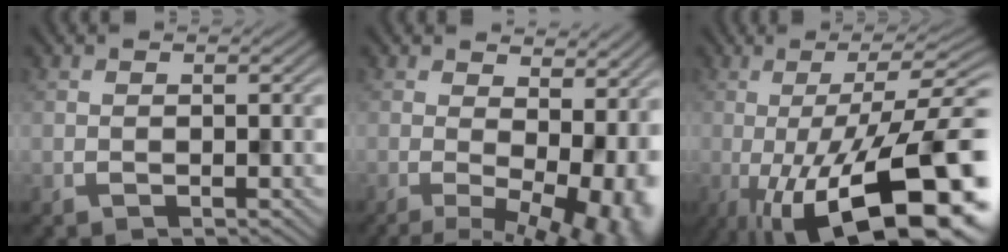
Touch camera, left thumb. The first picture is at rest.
{"total": 10.8, "force": [0.1, 5.2, 9.4], "torque": [-0.101, -0.001, 0.035]}
{"total": 16.3, "force": [-6.3, 5.0, 14.2], "torque": [-0.167, 0.001, -0.093]}